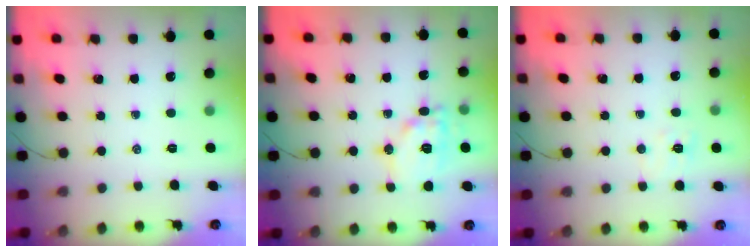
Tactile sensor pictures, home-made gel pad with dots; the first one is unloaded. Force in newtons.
{"total": 12.5, "press": 12.5, "slide": 0.9}
{"total": 5.9, "press": 5.7, "slide": 1.5}